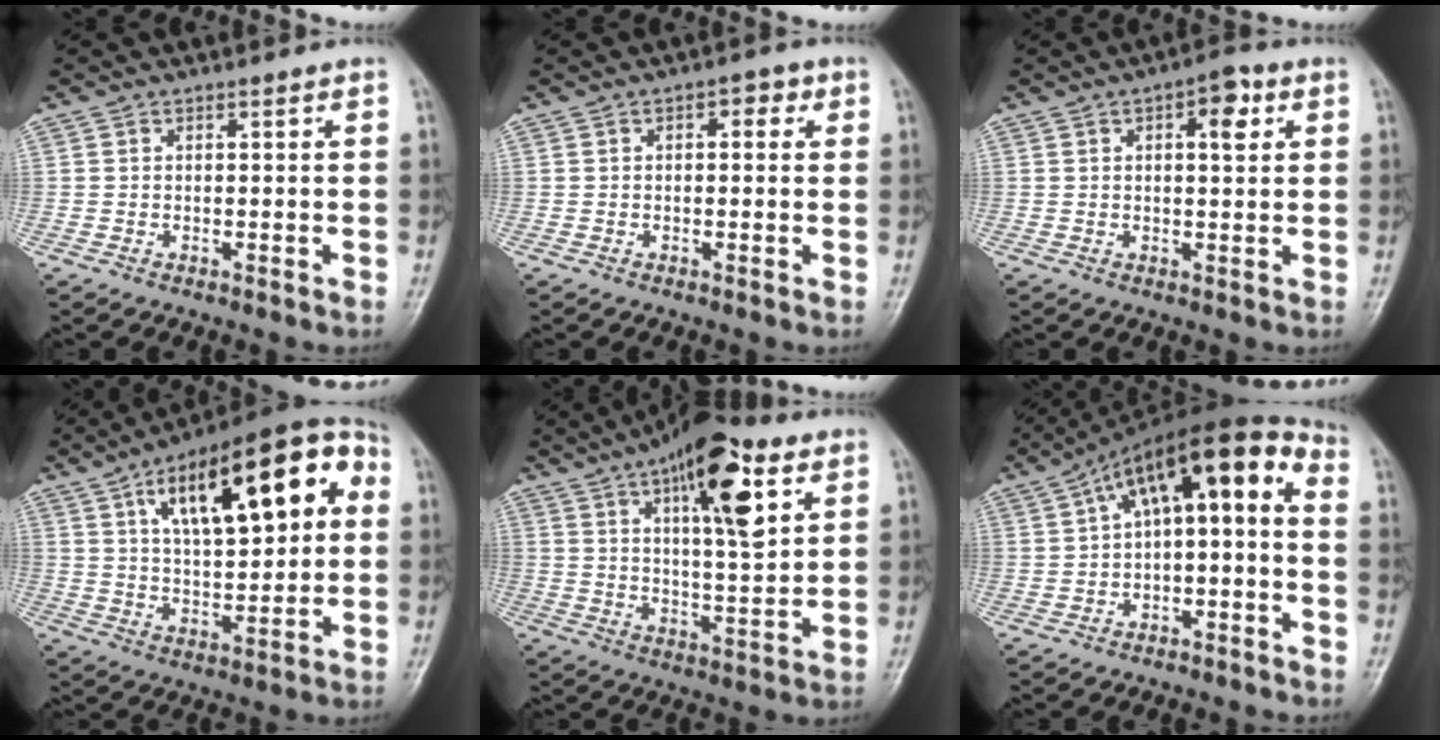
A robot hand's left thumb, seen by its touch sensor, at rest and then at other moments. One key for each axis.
{"total": 2.8, "fx": 0.9, "fy": 1.5, "fz": 2.1, "tx": -0.012, "ty": 0.005, "tz": 0.003}
{"total": 5.6, "fx": 2.0, "fy": 2.4, "fz": 4.7, "tx": -0.052, "ty": 0.003, "tz": 0.022}
{"total": 23.0, "fx": 7.0, "fy": 9.4, "fz": 19.8, "tx": -0.272, "ty": 0.015, "tz": 0.099}
{"total": 16.7, "fx": 7.7, "fy": 5.6, "fz": 13.8, "tx": -0.189, "ty": -0.025, "tz": 0.119}
{"total": 13.0, "fx": 0.3, "fy": 5.6, "fz": 11.8, "tx": -0.172, "ty": 0.069, "tz": -0.003}